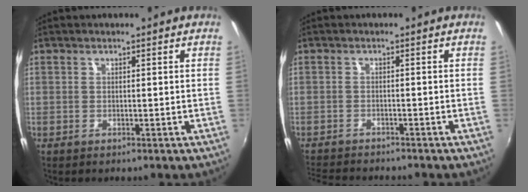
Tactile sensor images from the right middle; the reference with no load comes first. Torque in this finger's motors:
{"motor_torque": [1.02, -1.12, 0.11, 0.04]}